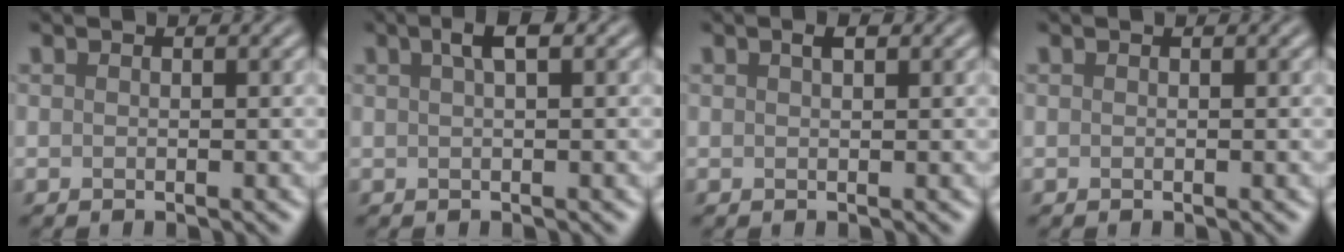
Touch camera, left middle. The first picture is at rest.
{"total": 2.0, "force": [0.9, 0.4, 1.7], "torque": [-0.028, 0.008, 0.015]}
{"total": 1.0, "force": [0.5, 0.3, 0.8], "torque": [-0.018, 0.001, 0.009]}
{"total": 0.0}